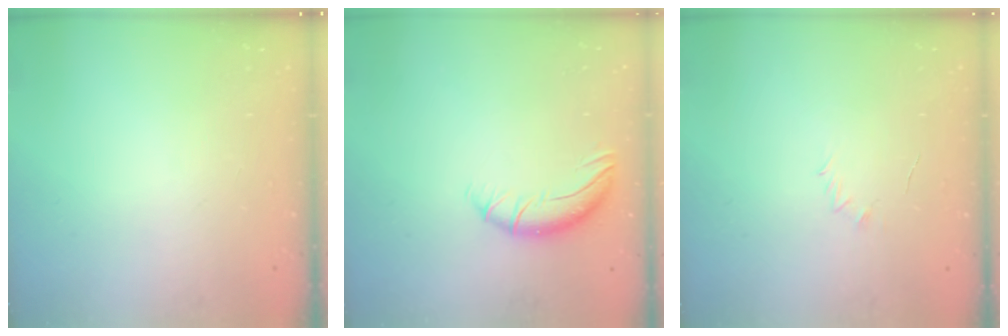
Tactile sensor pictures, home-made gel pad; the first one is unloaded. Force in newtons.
{"total": 6.9, "press": 6.8, "slide": 1.4}
{"total": 2.5, "press": 2.4, "slide": 0.7}